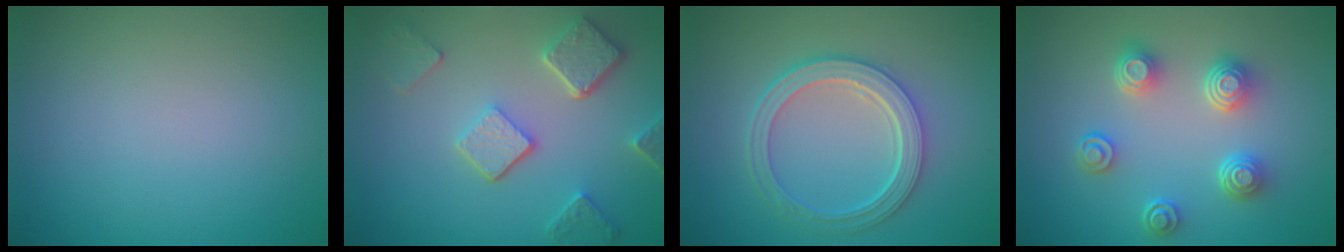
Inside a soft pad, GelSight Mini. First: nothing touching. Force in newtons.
{"total": 5.0, "press": 3.8, "slide": 3.2}
{"total": 4.9, "press": 3.9, "slide": 3.0}
{"total": 4.3, "press": 3.4, "slide": 2.6}